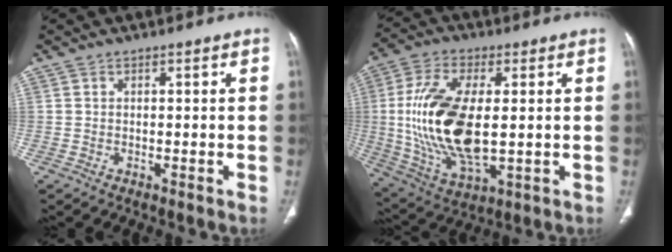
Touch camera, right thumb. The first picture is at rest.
{"total": 19.6, "force": [0.5, 9.0, 17.4], "torque": [-0.360, -0.014, 0.019]}